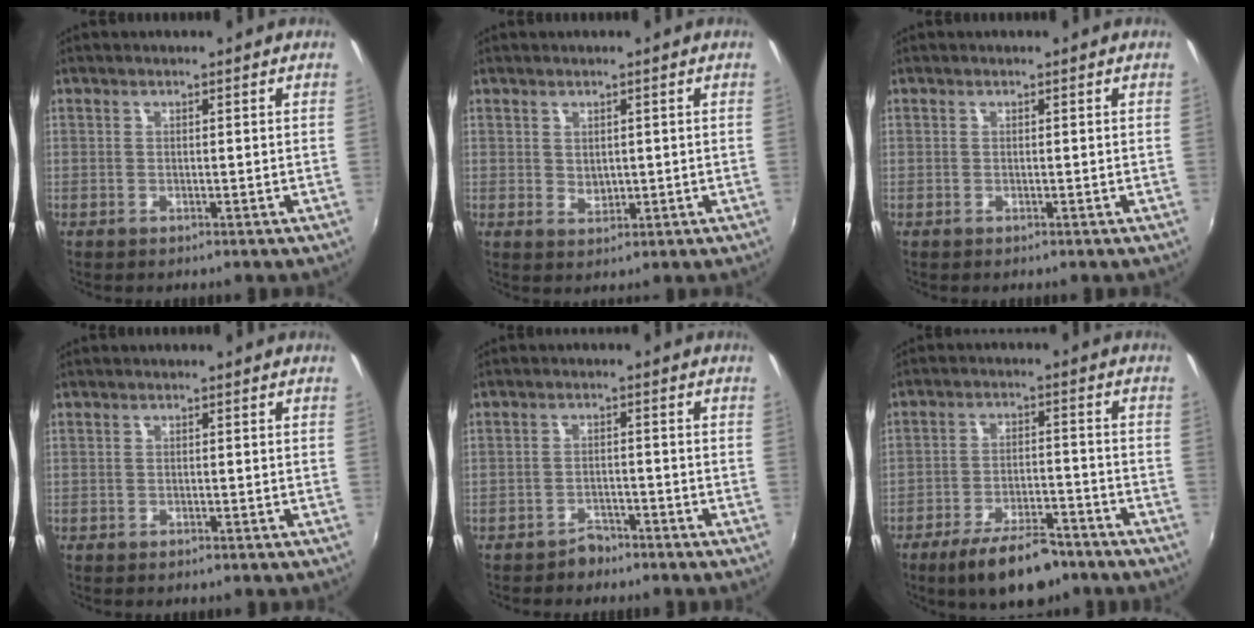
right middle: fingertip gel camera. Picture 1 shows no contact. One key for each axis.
{"total": 1.9, "fx": 0.8, "fy": 1.5, "fz": 0.8, "tx": -0.008, "ty": 0.000, "tz": 0.016}
{"total": 0.0}
{"total": 0.5, "fx": -0.4, "fy": 0.3, "fz": 0.2, "tx": -0.005, "ty": -0.004, "tz": -0.009}
{"total": 2.9, "fx": -2.5, "fy": 1.4, "fz": 0.2, "tx": -0.009, "ty": 0.006, "tz": -0.039}
{"total": 11.4, "fx": -8.5, "fy": 3.9, "fz": 6.5, "tx": -0.132, "ty": -0.006, "tz": -0.134}